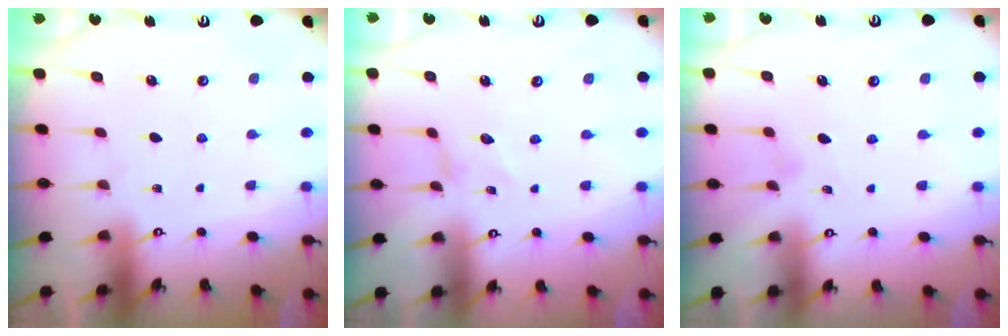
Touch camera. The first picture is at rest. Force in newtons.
{"total": 0.0}
{"total": 0.0}